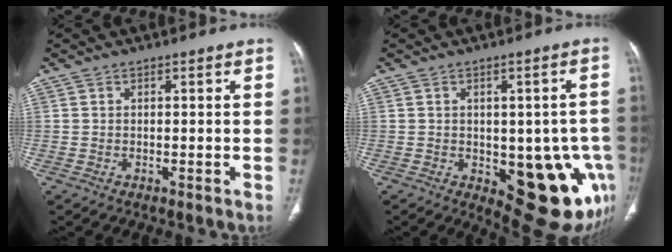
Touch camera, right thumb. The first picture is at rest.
{"total": 17.2, "force": [-5.4, 8.3, 14.0], "torque": [-0.107, 0.009, -0.044]}